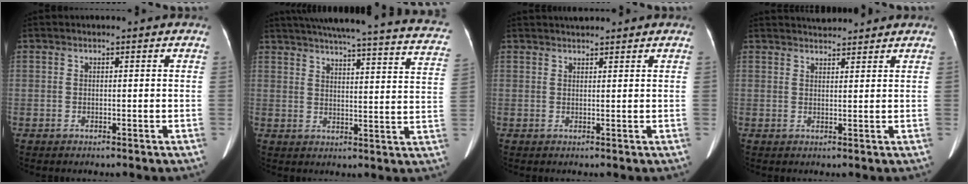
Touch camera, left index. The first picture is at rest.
{"total": 32.0, "force": [28.5, 3.3, 14.1], "torque": [-0.205, -0.047, 0.331]}
{"total": 3.3, "force": [3.1, 0.4, 1.1], "torque": [-0.013, 0.028, 0.047]}
{"total": 5.0, "force": [4.9, 0.6, 1.0], "torque": [-0.017, 0.029, 0.070]}